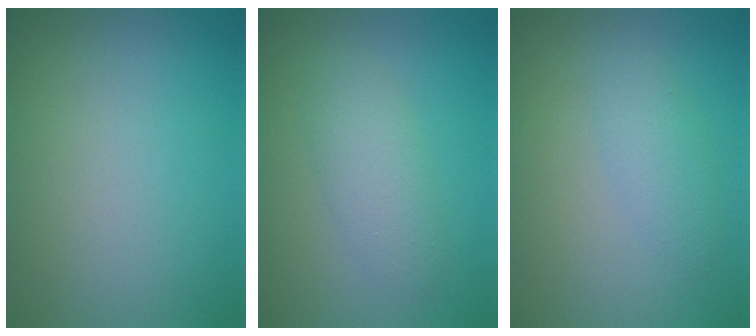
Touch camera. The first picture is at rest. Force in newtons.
{"total": 3.0, "press": 3.0, "slide": 0.1}
{"total": 1.9, "press": 1.9, "slide": 0.1}